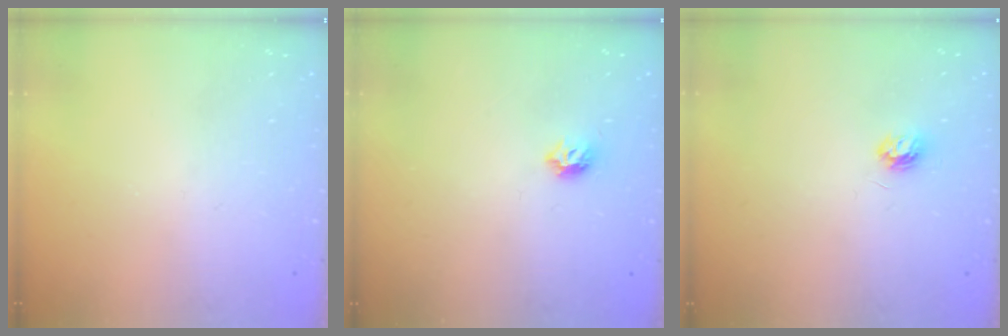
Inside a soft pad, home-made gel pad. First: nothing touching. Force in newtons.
{"total": 6.0, "press": 5.9, "slide": 1.0}
{"total": 3.9, "press": 3.9, "slide": 0.5}